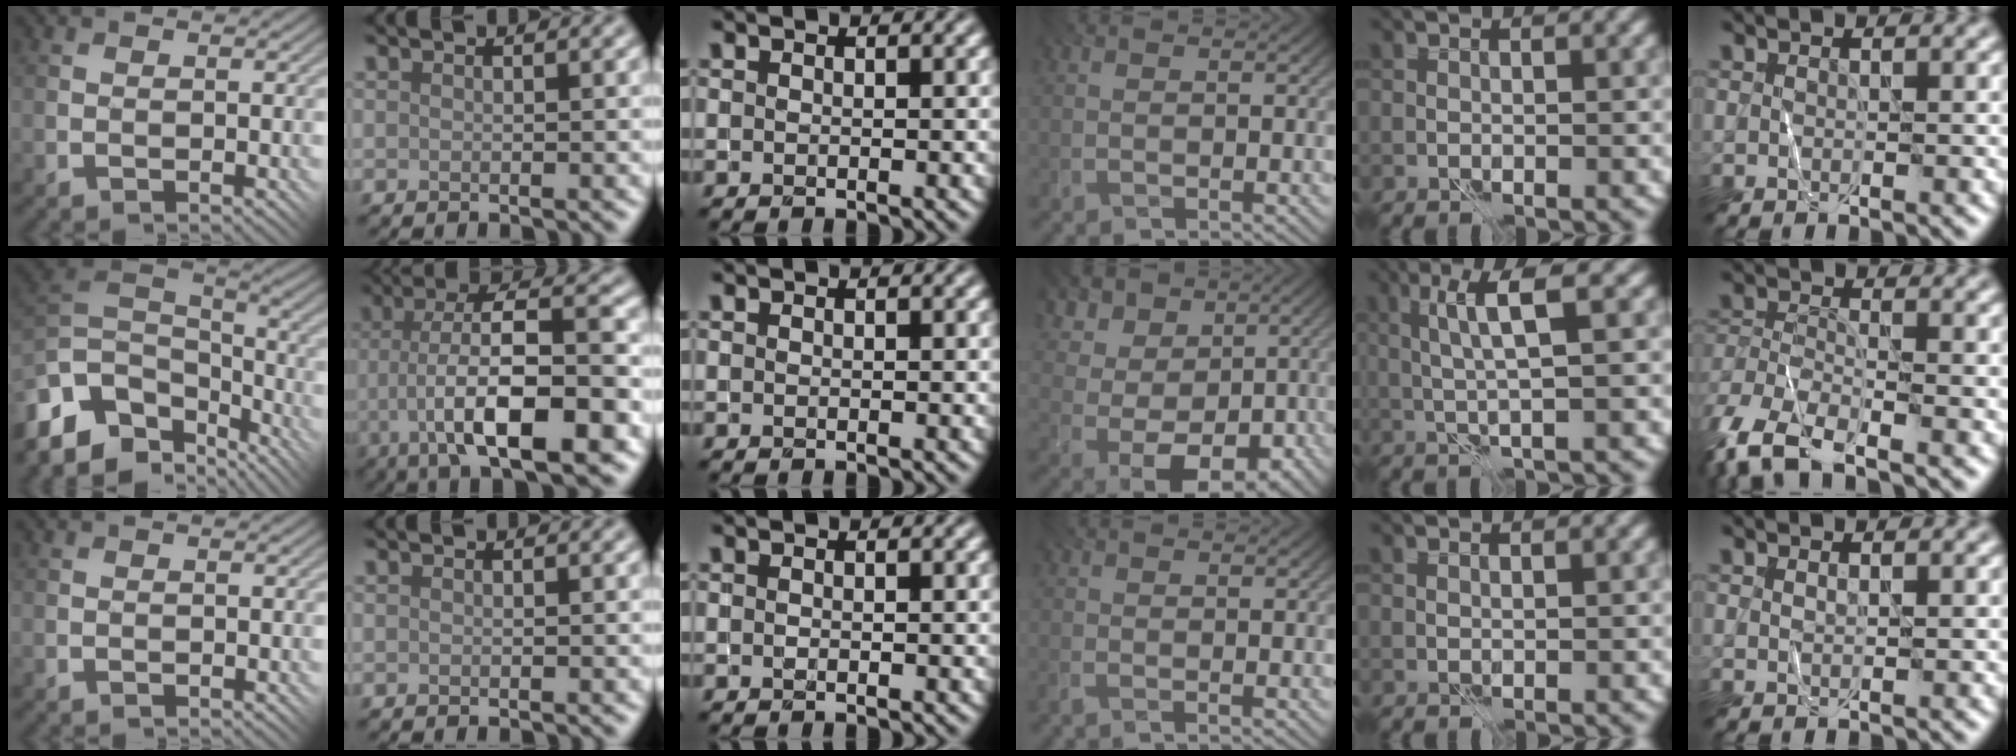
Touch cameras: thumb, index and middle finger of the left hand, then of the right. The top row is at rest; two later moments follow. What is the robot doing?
{"motion": "fold", "object": "shorts"}